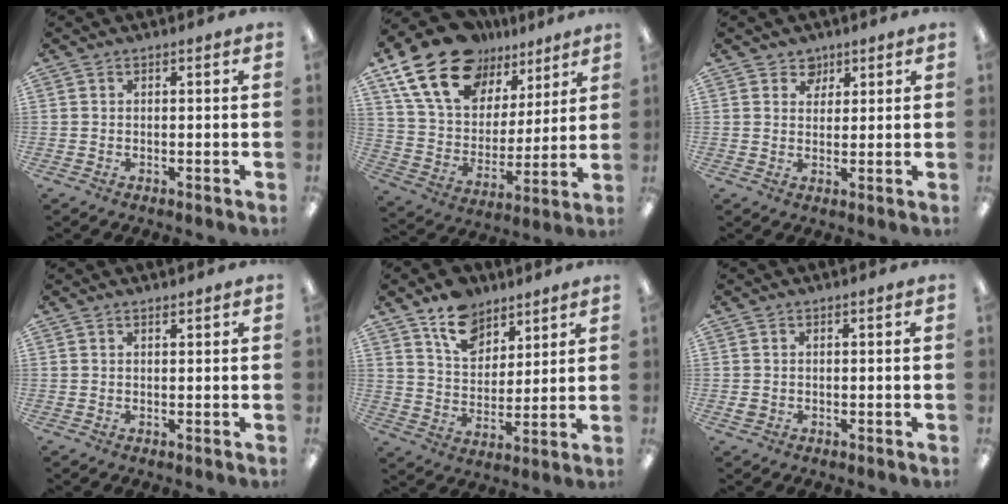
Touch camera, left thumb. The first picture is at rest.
{"total": 21.4, "force": [14.3, 12.3, 10.2], "torque": [-0.201, -0.076, 0.263]}
{"total": 4.0, "force": [2.7, 2.8, 0.3], "torque": [0.006, -0.012, 0.046]}
{"total": 0.8, "force": [0.8, 0.2, 0.2], "torque": [-0.004, 0.000, 0.015]}
{"total": 12.1, "force": [8.6, 7.4, 4.2], "torque": [-0.067, -0.046, 0.161]}
{"total": 1.1, "force": [0.1, 1.0, 0.5], "torque": [-0.009, 0.004, 0.001]}